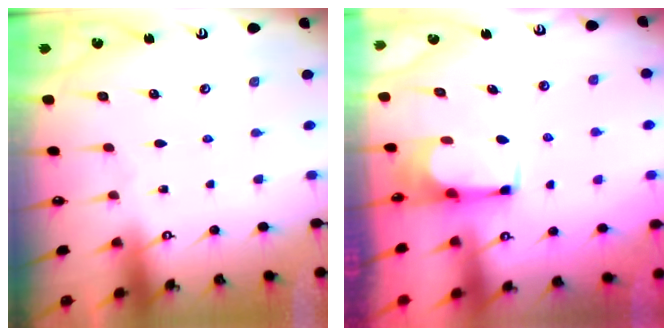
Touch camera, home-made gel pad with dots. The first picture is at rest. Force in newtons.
{"total": 2.1, "press": 2.1, "slide": 0.1}